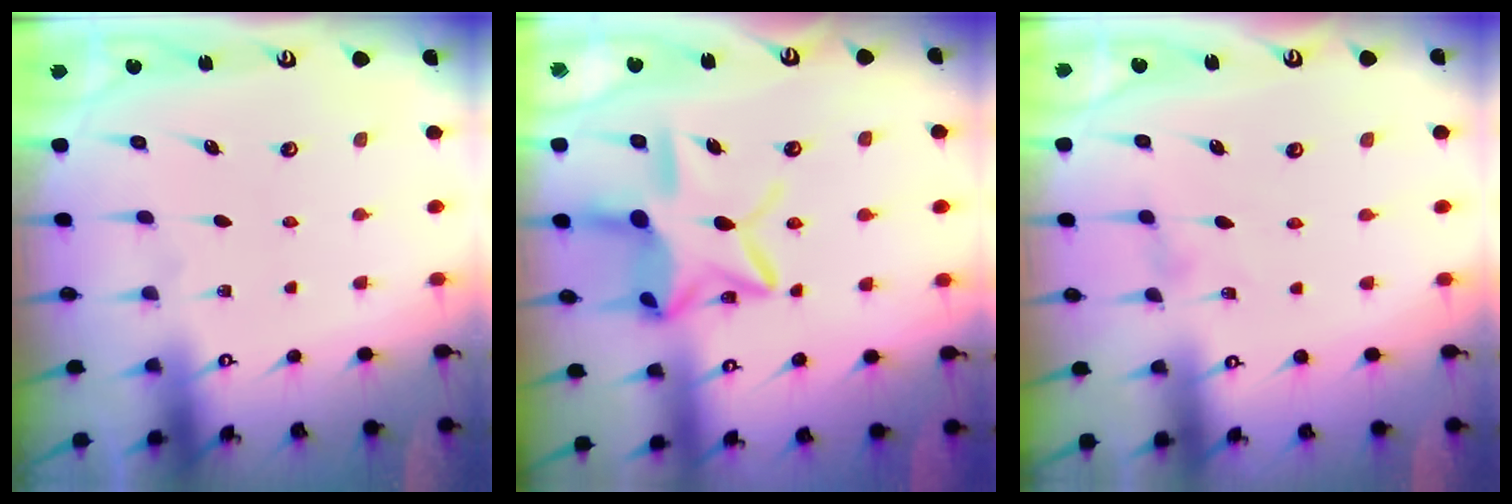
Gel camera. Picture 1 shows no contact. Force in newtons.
{"total": 15.2, "press": 15.1, "slide": 1.1}
{"total": 0.0}